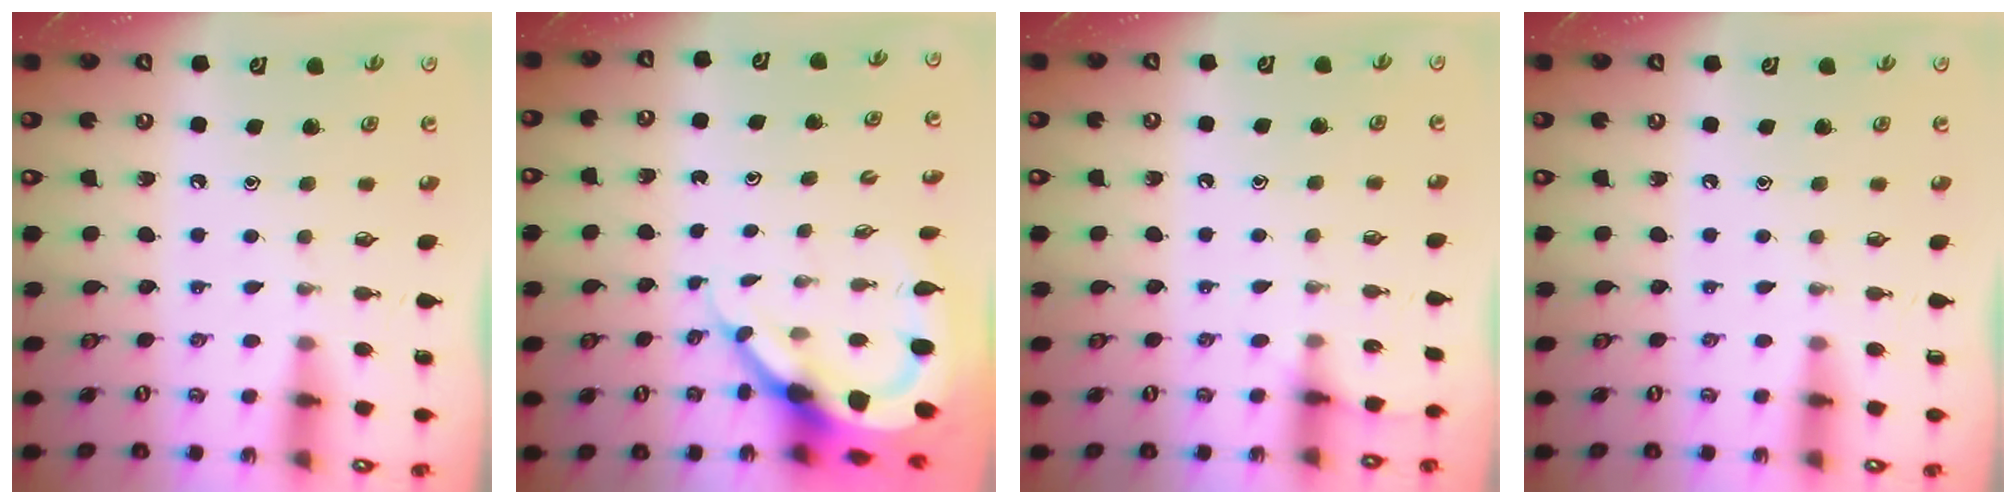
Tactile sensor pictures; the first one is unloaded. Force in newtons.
{"total": 8.0, "press": 7.9, "slide": 1.1}
{"total": 4.8, "press": 4.8, "slide": 0.7}
{"total": 0.0}